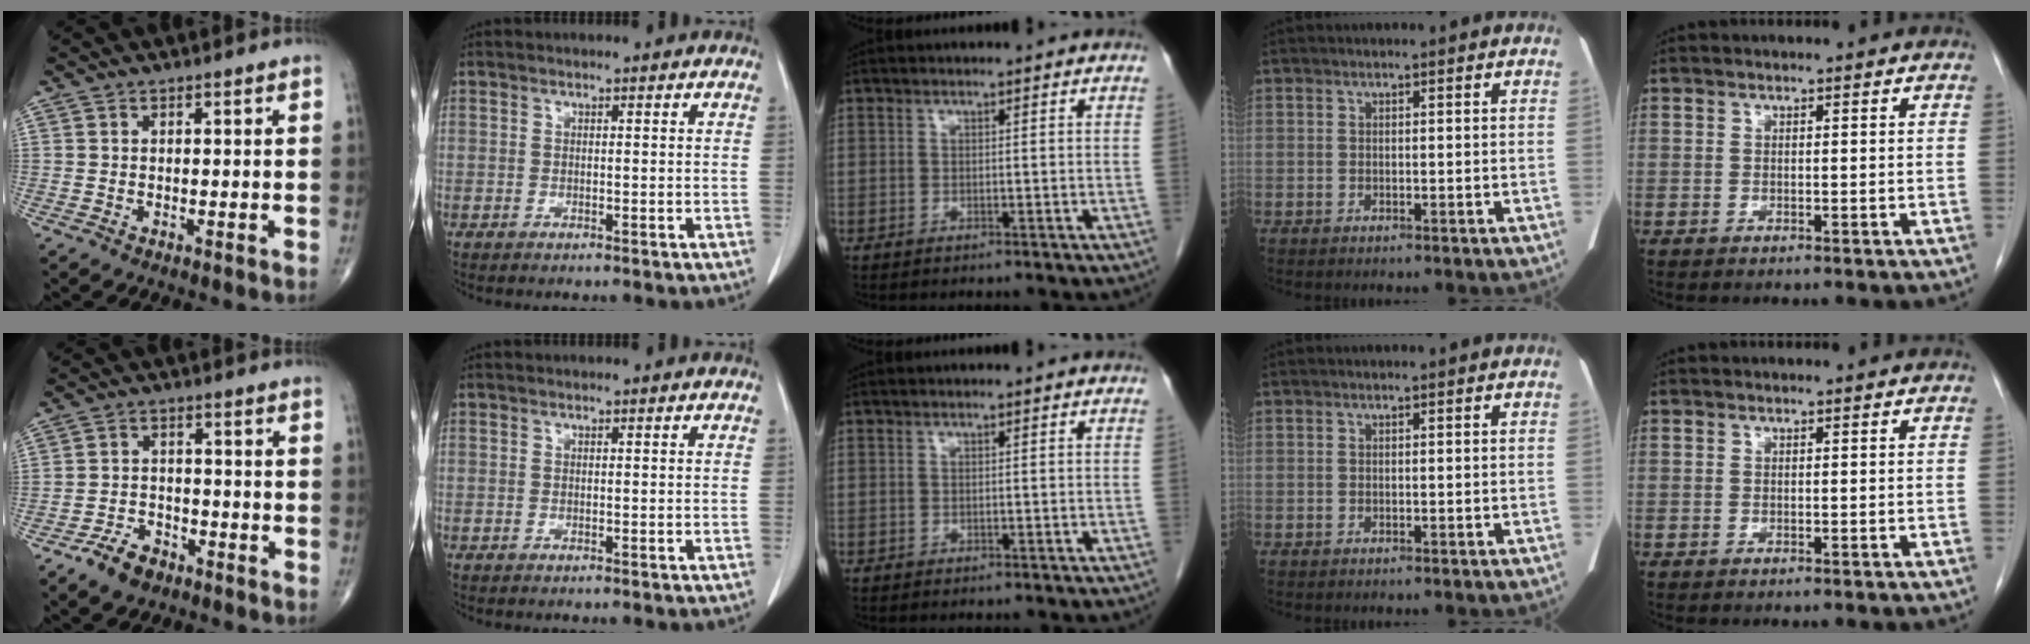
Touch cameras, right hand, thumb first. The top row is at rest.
{"thumb": {"total": 6.0, "force": [-4.1, 3.5, 2.7], "torque": [-0.041, 0.024, -0.073]}, "middle": {"total": 0.7, "force": [0.4, -0.1, -0.6], "torque": [0.009, 0.002, 0.005]}}